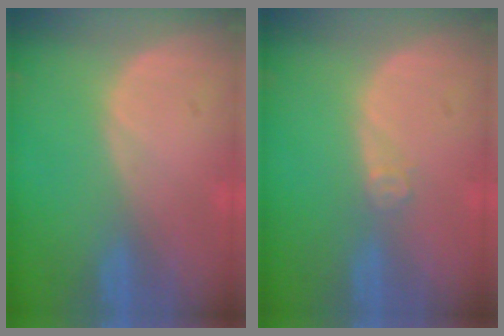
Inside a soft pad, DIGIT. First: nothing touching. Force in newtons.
{"total": 1.7, "press": 1.4, "slide": 1.0}